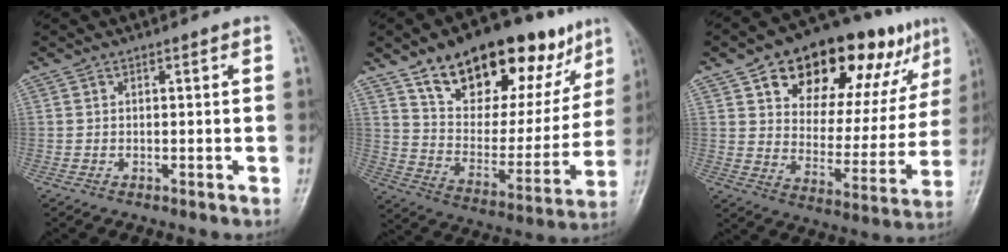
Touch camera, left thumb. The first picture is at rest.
{"total": 25.8, "force": [16.1, 12.3, 16.0], "torque": [-0.192, -0.040, 0.257]}
{"total": 24.4, "force": [13.4, 12.3, 16.2], "torque": [-0.184, -0.016, 0.208]}